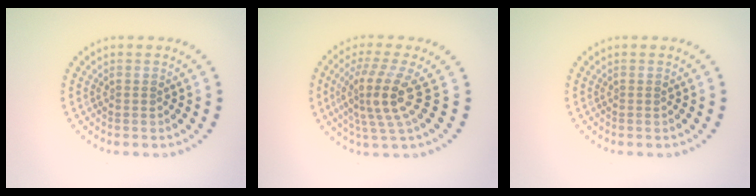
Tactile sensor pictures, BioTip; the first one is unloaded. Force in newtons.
{"total": 4.4, "press": 3.3, "slide": 2.9}
{"total": 0.0}